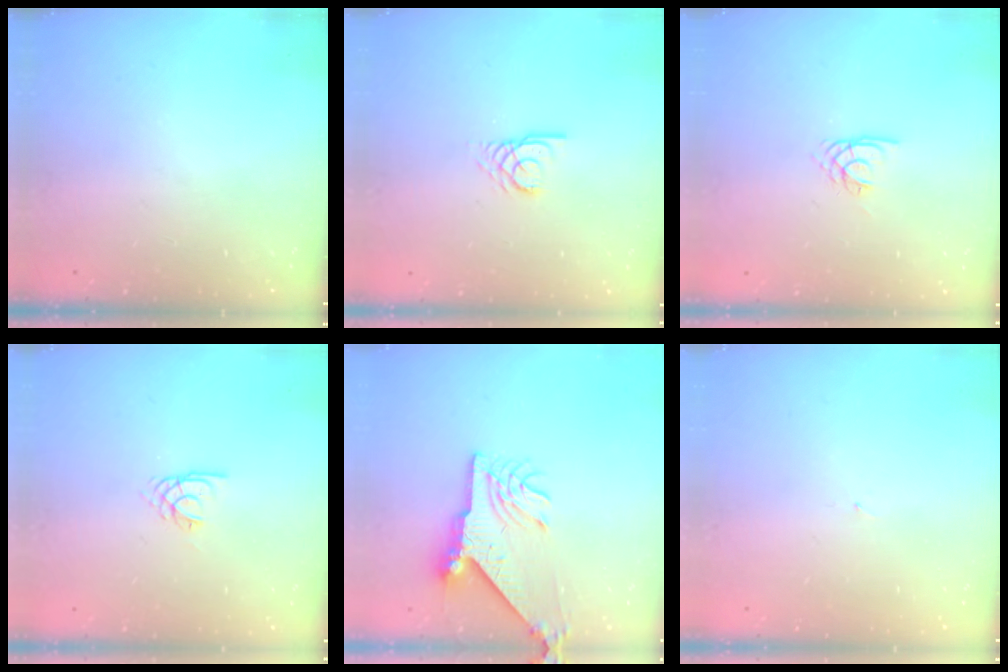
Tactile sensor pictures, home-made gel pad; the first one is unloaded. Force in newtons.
{"total": 2.7, "press": 2.7, "slide": 0.2}
{"total": 2.1, "press": 2.1, "slide": 0.4}
{"total": 2.2, "press": 2.2, "slide": 0.3}
{"total": 10.4, "press": 10.3, "slide": 1.3}
{"total": 0.8, "press": 0.8, "slide": 0.1}